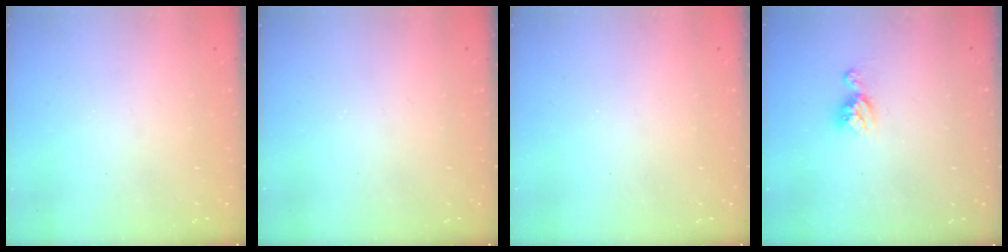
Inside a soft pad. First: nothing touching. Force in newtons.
{"total": 0.0}
{"total": 0.0}
{"total": 8.0, "press": 7.9, "slide": 0.7}